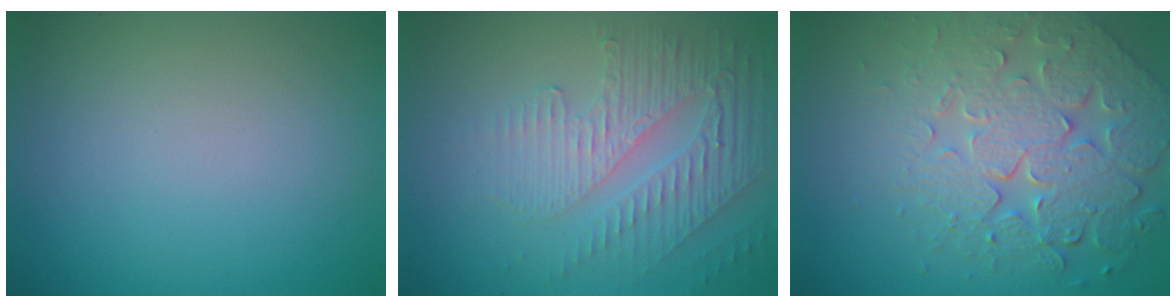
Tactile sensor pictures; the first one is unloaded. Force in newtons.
{"total": 5.5, "press": 3.3, "slide": 4.4}
{"total": 7.7, "press": 5.8, "slide": 5.0}